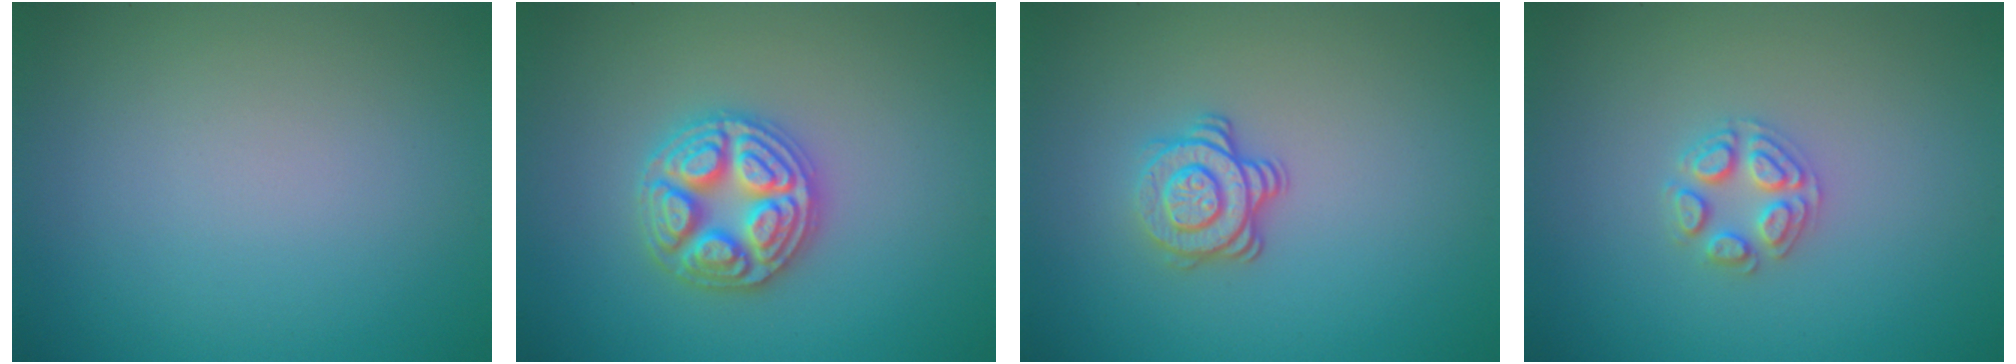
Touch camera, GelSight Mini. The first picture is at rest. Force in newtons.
{"total": 4.9, "press": 4.8, "slide": 0.6}
{"total": 3.2, "press": 2.5, "slide": 1.9}
{"total": 2.5, "press": 2.5, "slide": 0.3}